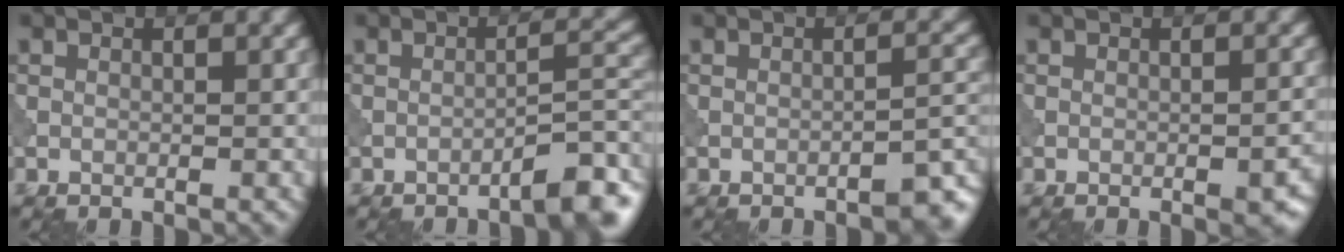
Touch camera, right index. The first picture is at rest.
{"total": 3.9, "force": [-2.7, 0.5, 2.8], "torque": [-0.037, 0.018, -0.045]}
{"total": 3.0, "force": [-2.3, 0.6, 1.8], "torque": [-0.018, 0.012, -0.037]}
{"total": 3.4, "force": [-1.8, 1.1, 2.6], "torque": [-0.031, -0.003, -0.017]}